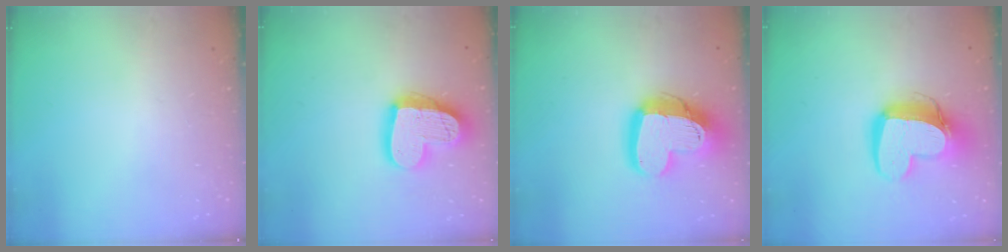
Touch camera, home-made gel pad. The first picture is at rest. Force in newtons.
{"total": 20.0, "press": 20.0, "slide": 1.7}
{"total": 18.8, "press": 18.7, "slide": 1.8}
{"total": 15.2, "press": 15.2, "slide": 1.4}